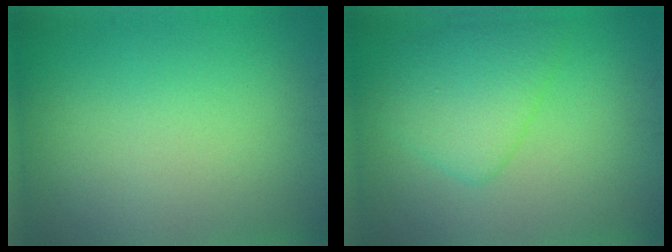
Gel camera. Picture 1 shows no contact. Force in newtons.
{"total": 4.2, "press": 4.2, "slide": 0.1}